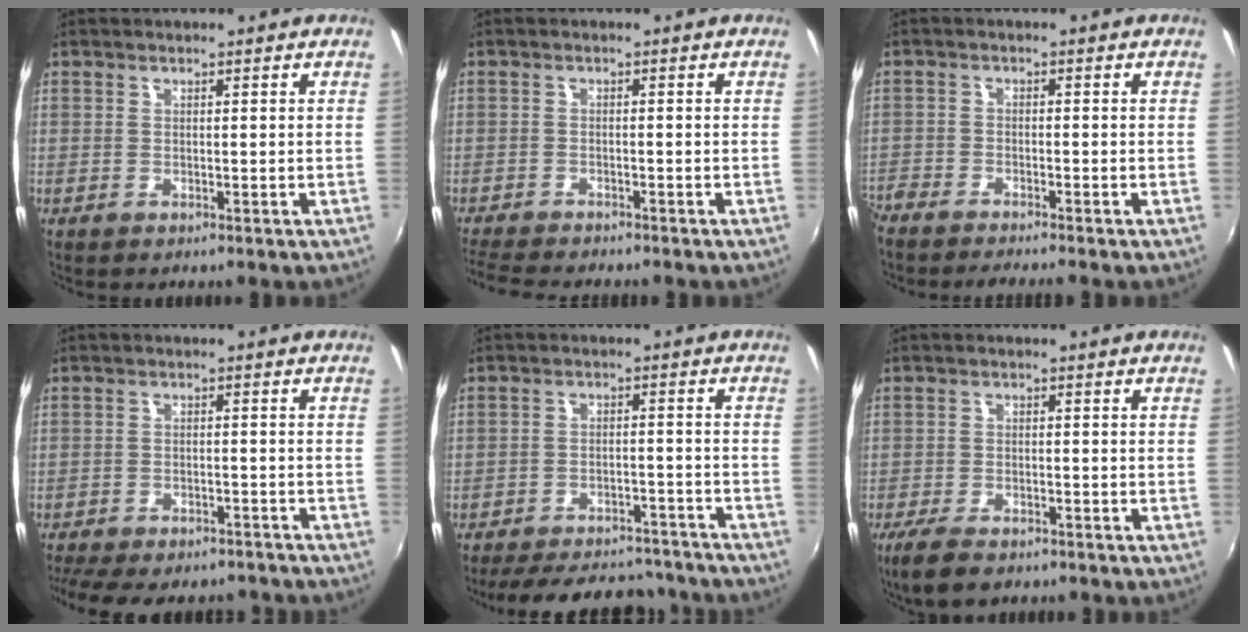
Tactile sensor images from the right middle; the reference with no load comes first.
{"total": 7.4, "force": [-6.8, 0.9, 2.9], "torque": [-0.079, -0.023, -0.114]}
{"total": 7.4, "force": [-6.7, 1.0, 2.8], "torque": [-0.087, -0.023, -0.119]}
{"total": 15.6, "force": [-13.4, 4.7, 6.5], "torque": [-0.146, -0.018, -0.181]}
{"total": 19.6, "force": [-17.0, 6.7, 7.1], "torque": [-0.152, 0.027, -0.210]}
{"total": 6.4, "force": [-4.9, 2.0, 3.6], "torque": [-0.095, -0.019, -0.089]}